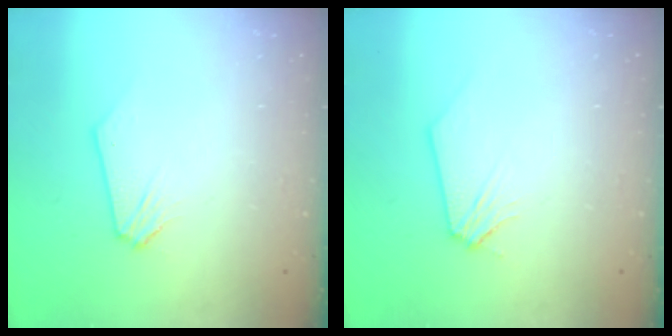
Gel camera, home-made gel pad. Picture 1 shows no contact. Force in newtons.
{"total": 0.0}